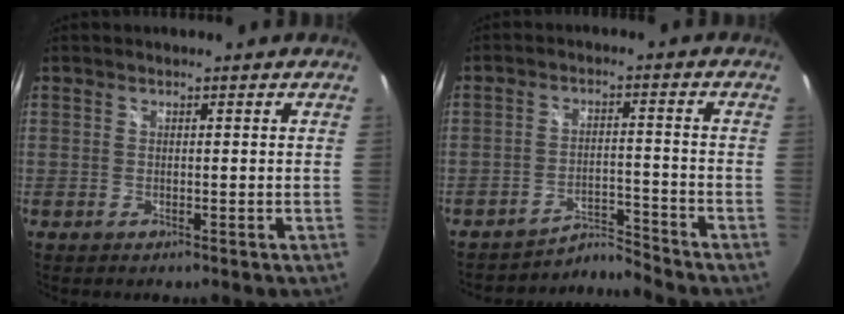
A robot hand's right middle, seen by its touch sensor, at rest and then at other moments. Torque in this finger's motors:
{"motor_torque": [-0.55, -0.14, 0.06, -0.02]}